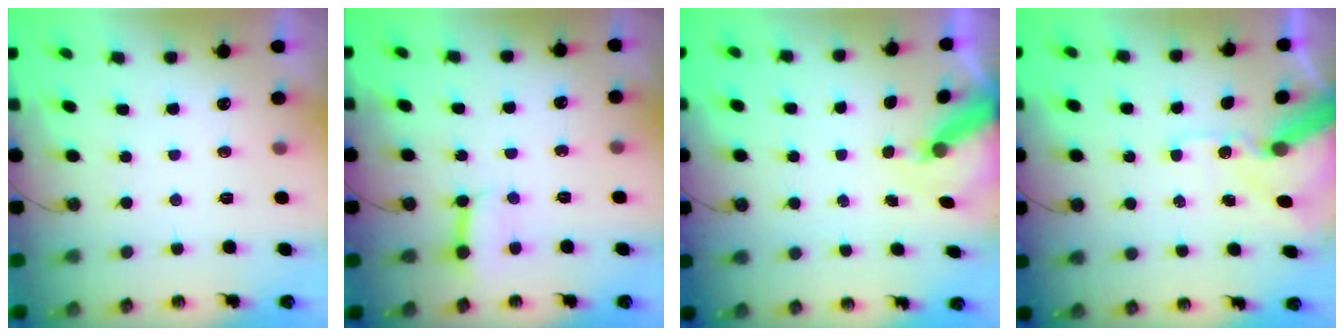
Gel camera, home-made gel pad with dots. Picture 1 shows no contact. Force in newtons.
{"total": 5.0, "press": 4.9, "slide": 0.6}
{"total": 8.1, "press": 8.1, "slide": 0.8}
{"total": 13.7, "press": 13.6, "slide": 2.0}